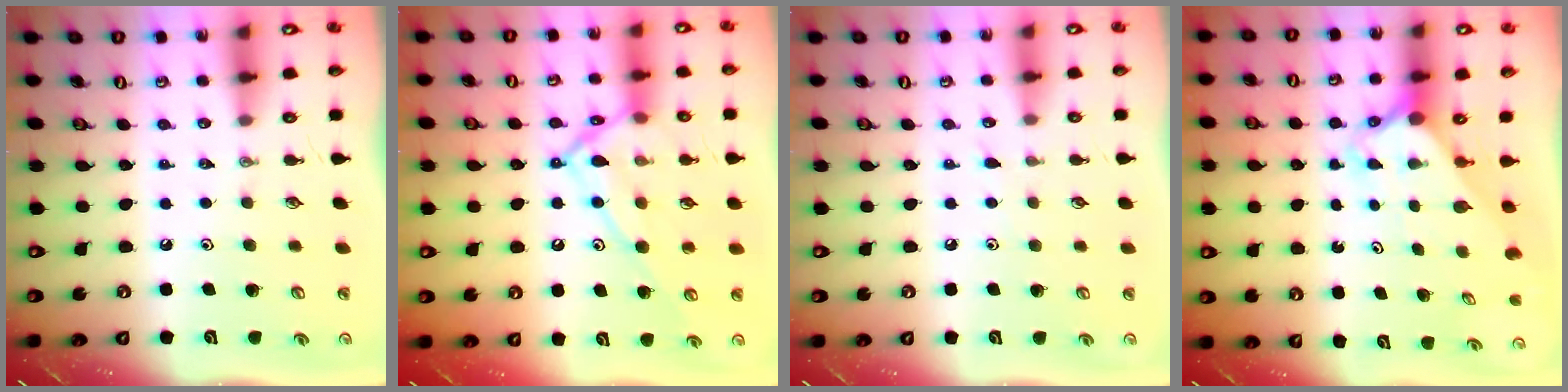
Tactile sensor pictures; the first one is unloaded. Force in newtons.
{"total": 16.4, "press": 16.4, "slide": 1.1}
{"total": 2.3, "press": 2.2, "slide": 0.4}
{"total": 2.6, "press": 2.6, "slide": 0.2}